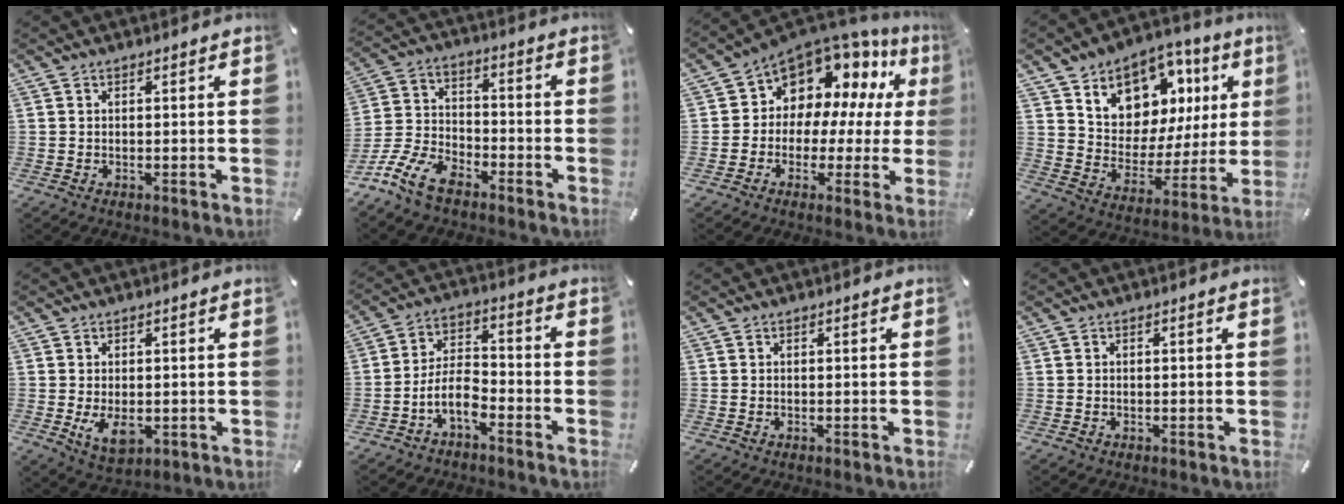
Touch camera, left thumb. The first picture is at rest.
{"total": 11.6, "force": [-8.6, 5.6, 5.5], "torque": [-0.120, 0.039, -0.165]}
{"total": 10.2, "force": [6.5, 7.4, 2.6], "torque": [-0.054, -0.069, 0.124]}
{"total": 11.1, "force": [7.1, 8.1, 2.7], "torque": [-0.046, -0.080, 0.125]}
{"total": 5.5, "force": [-0.6, 3.5, 4.2], "torque": [-0.084, -0.012, -0.013]}
{"total": 8.9, "force": [-4.9, 4.4, 6.0], "torque": [-0.130, 0.015, -0.091]}
{"total": 0.0}
{"total": 0.0}